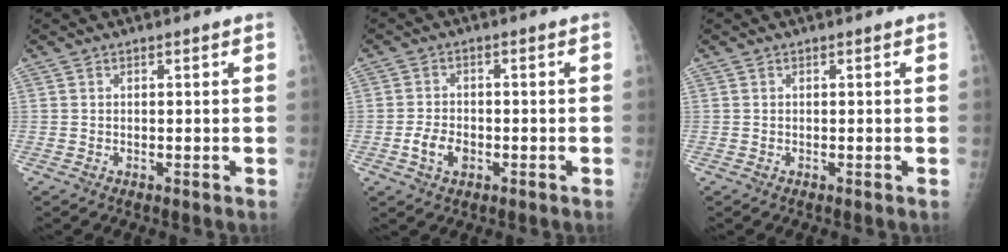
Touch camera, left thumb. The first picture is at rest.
{"total": 4.7, "force": [-1.6, 3.2, 3.1], "torque": [-0.051, 0.009, -0.026]}
{"total": 0.0}